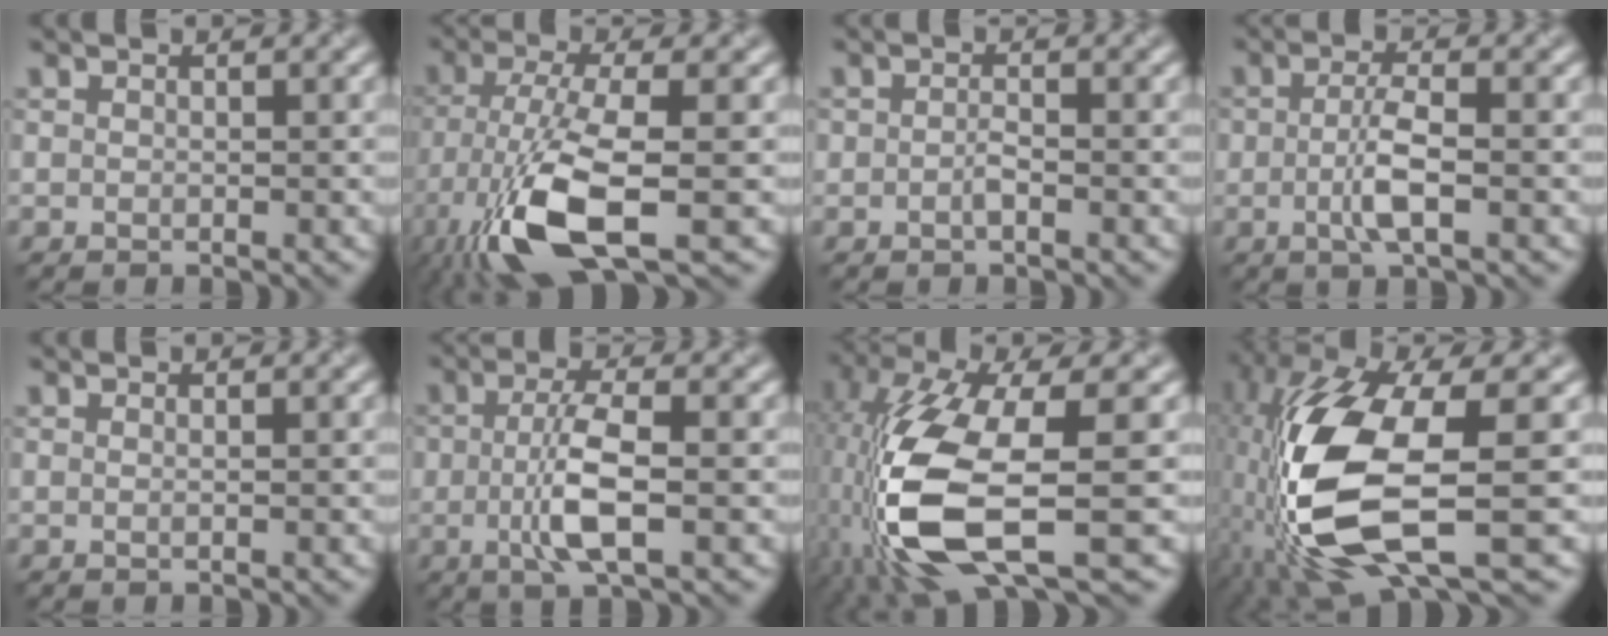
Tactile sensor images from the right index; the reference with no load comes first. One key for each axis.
{"total": 10.0, "fx": -4.6, "fy": 2.8, "fz": 8.4, "tx": -0.182, "ty": -0.009, "tz": -0.092}
{"total": 1.0, "fx": -0.5, "fy": 0.4, "fz": 0.8, "tx": -0.015, "ty": 0.001, "tz": -0.008}
{"total": 3.3, "fx": -0.6, "fy": 0.9, "fz": 3.1, "tx": -0.065, "ty": -0.001, "tz": -0.014}
{"total": 0.6, "fx": 0.1, "fy": 0.2, "fz": 0.5, "tx": -0.005, "ty": 0.001, "tz": -0.002}
{"total": 5.1, "fx": -0.6, "fy": 1.5, "fz": 4.8, "tx": -0.101, "ty": 0.001, "tz": -0.015}
{"total": 12.6, "fx": -3.6, "fy": 5.0, "fz": 11.0, "tx": -0.252, "ty": -0.027, "tz": -0.067}
{"total": 13.8, "fx": -2.6, "fy": 5.4, "fz": 12.4, "tx": -0.278, "ty": -0.024, "tz": -0.044}